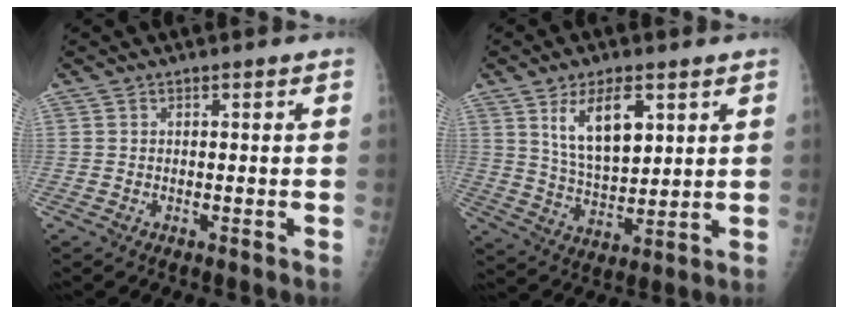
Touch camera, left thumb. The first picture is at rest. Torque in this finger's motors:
{"motor_torque": [1.69, 1.03, 1.27, -0.23, 0.30]}